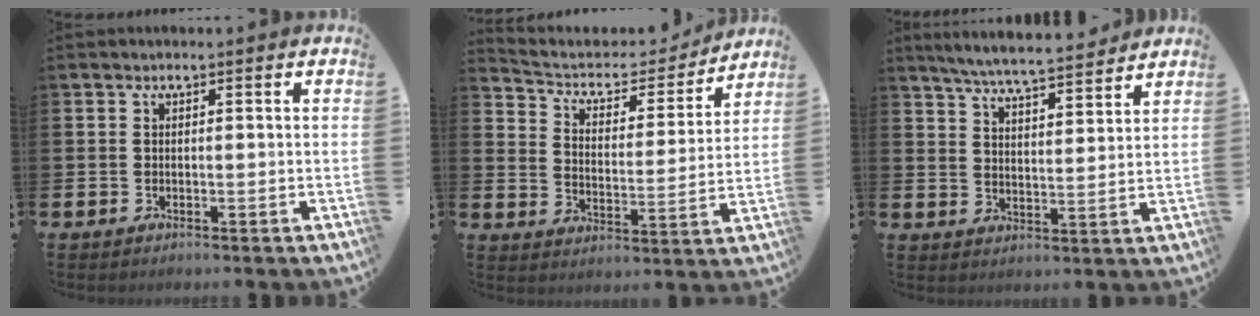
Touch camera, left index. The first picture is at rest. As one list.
[{"total": 5.7, "force": [5.1, 2.3, 1.1], "torque": [-0.058, -0.040, 0.083]}, {"total": 6.3, "force": [6.1, 0.1, 1.7], "torque": [-0.047, -0.039, 0.105]}]